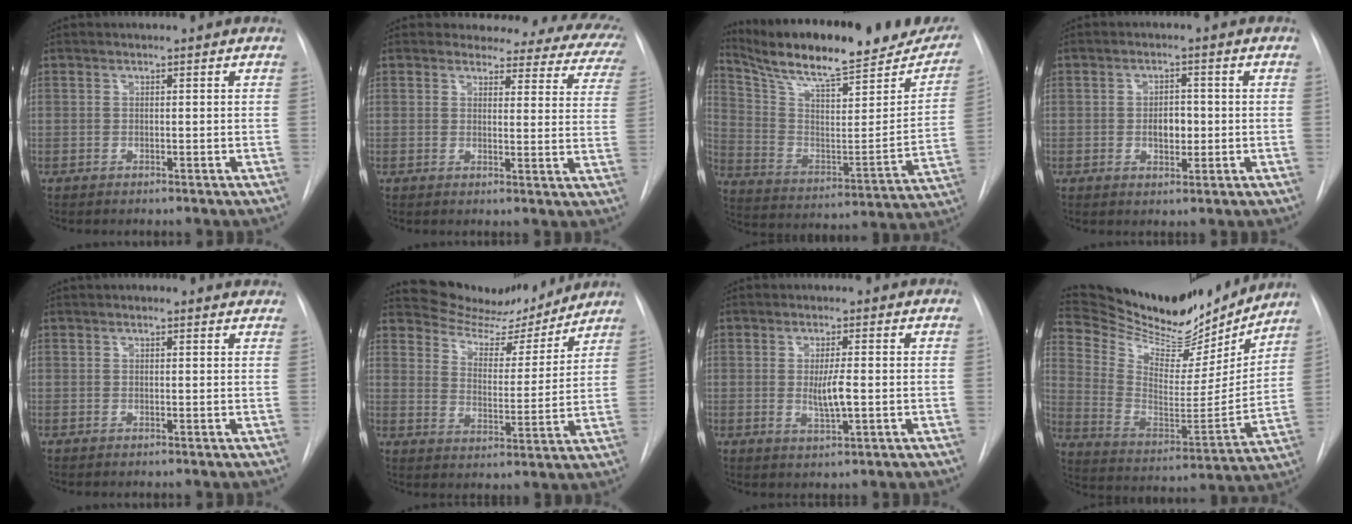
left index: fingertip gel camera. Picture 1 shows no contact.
{"total": 16.2, "force": [14.6, 5.6, 4.3], "torque": [-0.020, -0.051, 0.131]}
{"total": 27.6, "force": [22.8, 6.0, 14.4], "torque": [-0.230, -0.023, 0.329]}
{"total": 3.5, "force": [-0.3, 2.1, 2.8], "torque": [-0.040, 0.003, 0.000]}
{"total": 3.8, "force": [3.4, 1.1, 1.2], "torque": [-0.013, 0.017, 0.028]}
{"total": 12.2, "force": [11.9, 2.7, 1.2], "torque": [-0.018, -0.012, 0.178]}
{"total": 3.8, "force": [-0.1, 0.5, 3.8], "torque": [-0.069, -0.007, 0.000]}
{"total": 24.2, "force": [21.9, 6.1, 8.2], "torque": [-0.142, -0.029, 0.333]}